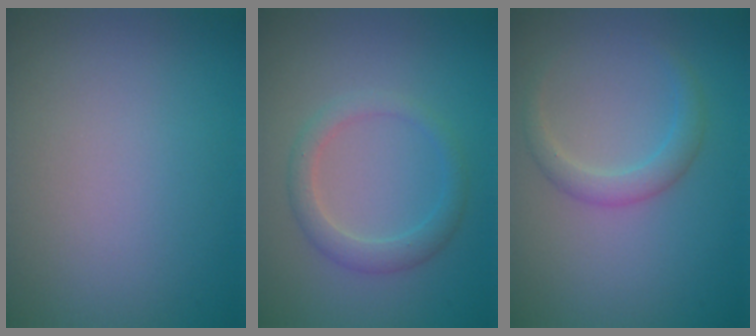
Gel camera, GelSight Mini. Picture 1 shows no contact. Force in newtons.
{"total": 2.4, "press": 2.4, "slide": 0.2}
{"total": 2.1, "press": 2.1, "slide": 0.1}